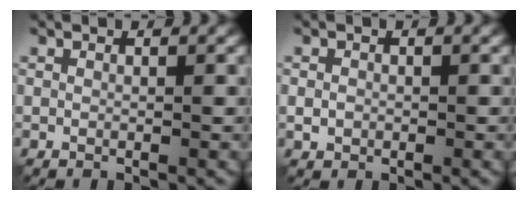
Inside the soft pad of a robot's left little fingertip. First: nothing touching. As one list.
[{"total": 1.1, "force": [-0.2, 1.0, 0.4], "torque": [-0.006, -0.003, -0.006]}]